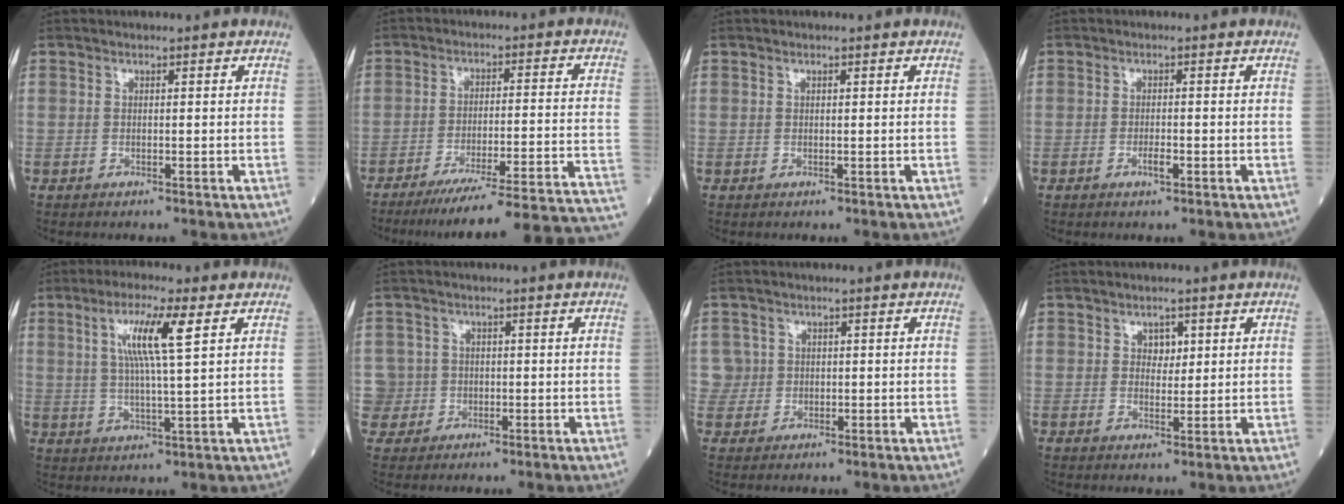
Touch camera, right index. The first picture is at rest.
{"total": 23.6, "force": [-21.3, -1.8, 9.9], "torque": [-0.060, -0.022, -0.284]}
{"total": 0.0}
{"total": 1.6, "force": [-0.7, 0.3, 1.4], "torque": [-0.027, -0.001, -0.013]}
{"total": 8.4, "force": [3.1, 0.0, 7.8], "torque": [-0.149, 0.005, 0.057]}
{"total": 3.6, "force": [-0.5, 3.5, -0.7], "torque": [0.022, 0.012, -0.012]}
{"total": 2.3, "force": [0.3, 2.2, -0.5], "torque": [0.024, 0.007, 0.001]}
{"total": 2.4, "force": [1.0, 1.6, 1.5], "torque": [-0.016, 0.000, 0.015]}